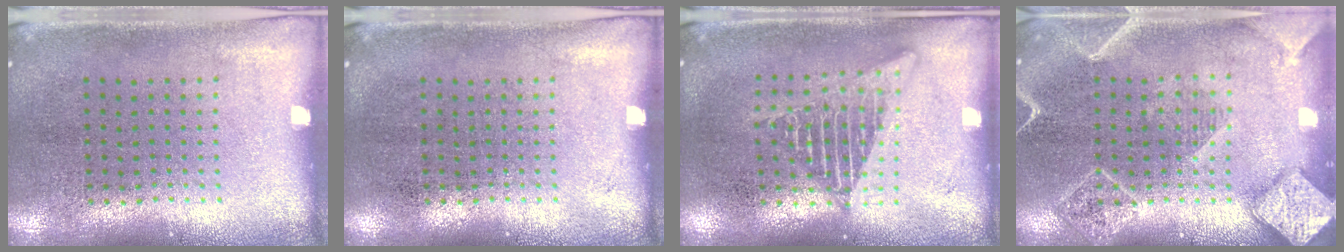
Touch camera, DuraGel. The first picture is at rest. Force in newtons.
{"total": 0.0}
{"total": 2.5, "press": 2.5, "slide": 0.2}
{"total": 2.1, "press": 2.1, "slide": 0.2}